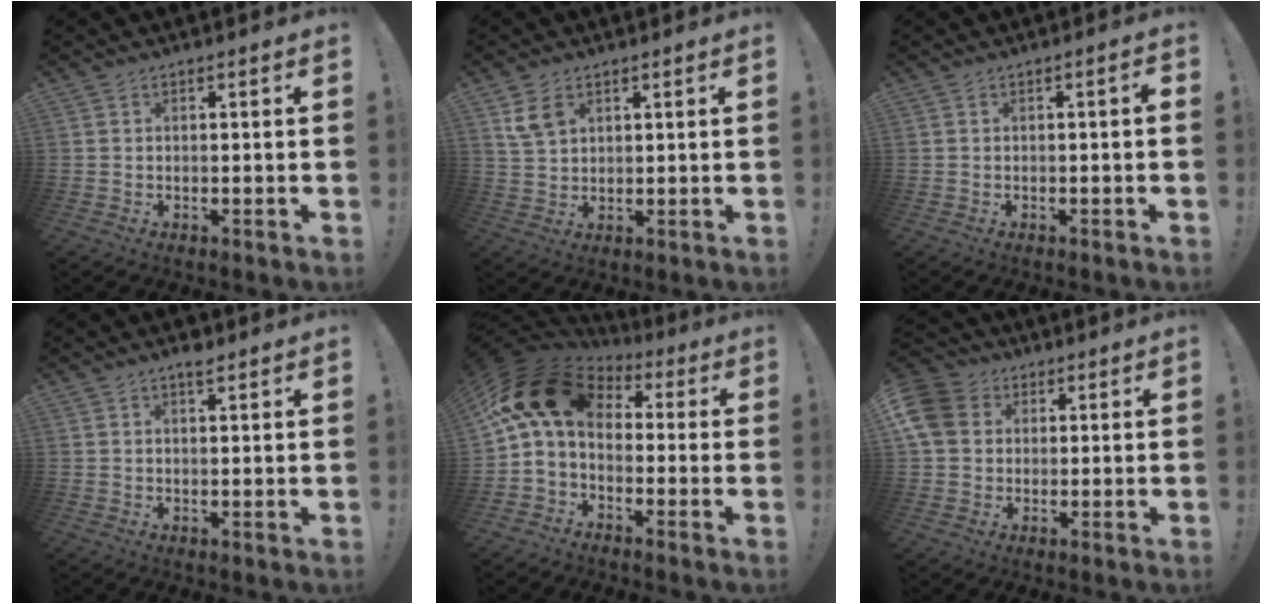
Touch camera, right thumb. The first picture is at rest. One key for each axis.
{"total": 6.2, "fx": 3.3, "fy": 4.1, "fz": 3.3, "tx": -0.049, "ty": -0.010, "tz": 0.064}
{"total": 1.3, "fx": -0.6, "fy": 0.0, "fz": 1.2, "tx": -0.025, "ty": 0.004, "tz": -0.010}
{"total": 2.3, "fx": 1.8, "fy": 0.2, "fz": 1.4, "tx": -0.017, "ty": -0.010, "tz": 0.028}
{"total": 16.3, "fx": 3.6, "fy": 9.8, "fz": 12.5, "tx": -0.230, "ty": 0.000, "tz": 0.070}
{"total": 11.5, "fx": 2.7, "fy": 9.8, "fz": 5.3, "tx": -0.086, "ty": 0.001, "tz": 0.057}